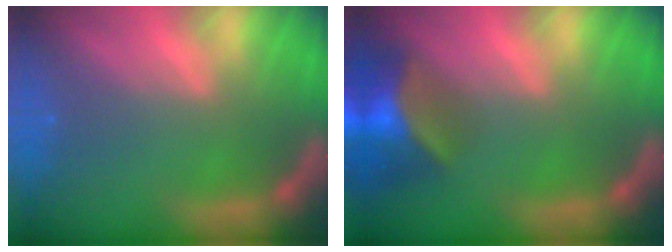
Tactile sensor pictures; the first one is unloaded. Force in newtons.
{"total": 9.5}